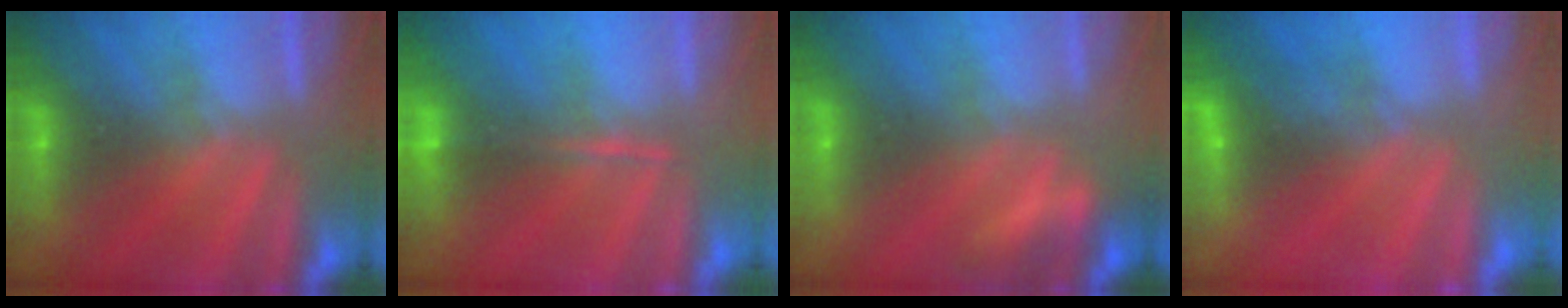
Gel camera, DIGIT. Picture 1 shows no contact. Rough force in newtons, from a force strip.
{"total": 1.6}
{"total": 2.8}
{"total": 2.3}